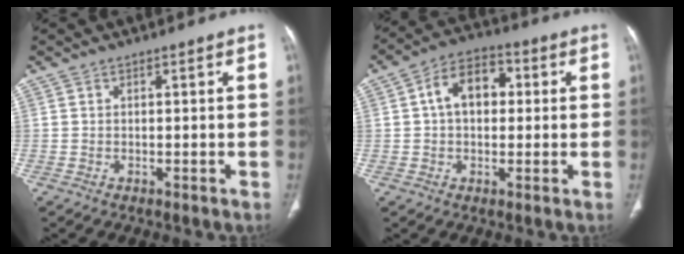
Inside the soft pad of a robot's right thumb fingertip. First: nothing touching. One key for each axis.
{"total": 9.7, "fx": 1.4, "fy": 6.6, "fz": 6.9, "tx": -0.097, "ty": 0.023, "tz": 0.017}